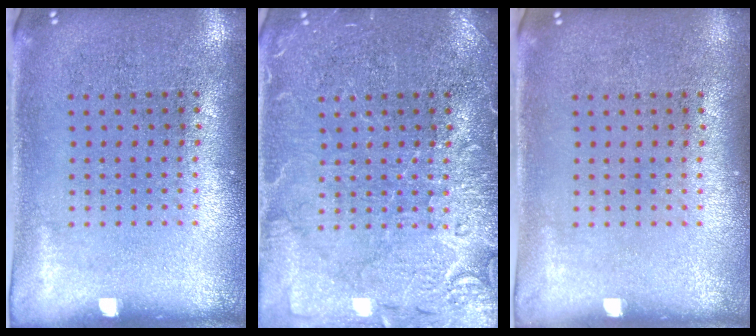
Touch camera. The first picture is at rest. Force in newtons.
{"total": 4.8, "press": 4.7, "slide": 0.8}
{"total": 0.0}